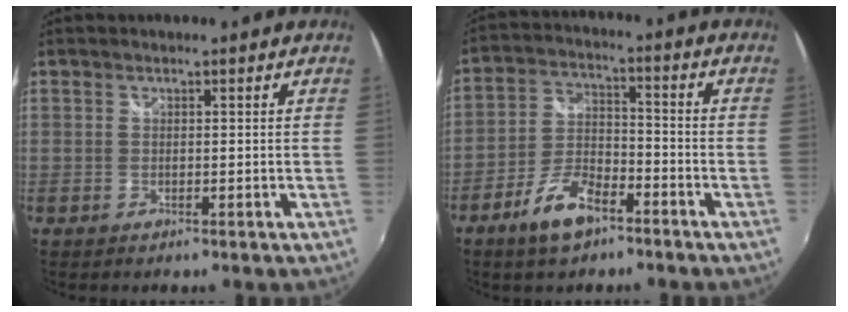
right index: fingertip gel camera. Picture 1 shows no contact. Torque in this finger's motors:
{"motor_torque": [0.78, -0.76, 0.30, 0.04]}